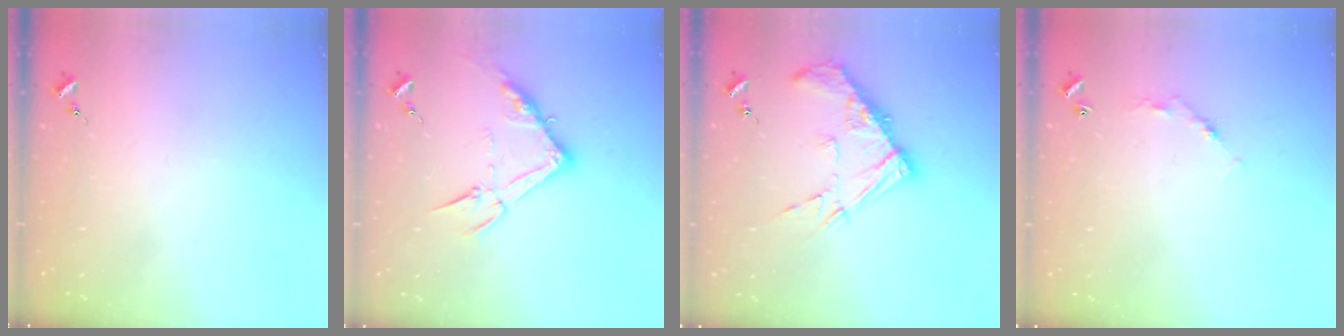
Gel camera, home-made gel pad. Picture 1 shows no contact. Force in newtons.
{"total": 13.3, "press": 13.3, "slide": 1.0}
{"total": 13.3, "press": 13.2, "slide": 1.2}
{"total": 4.1, "press": 4.1, "slide": 0.3}